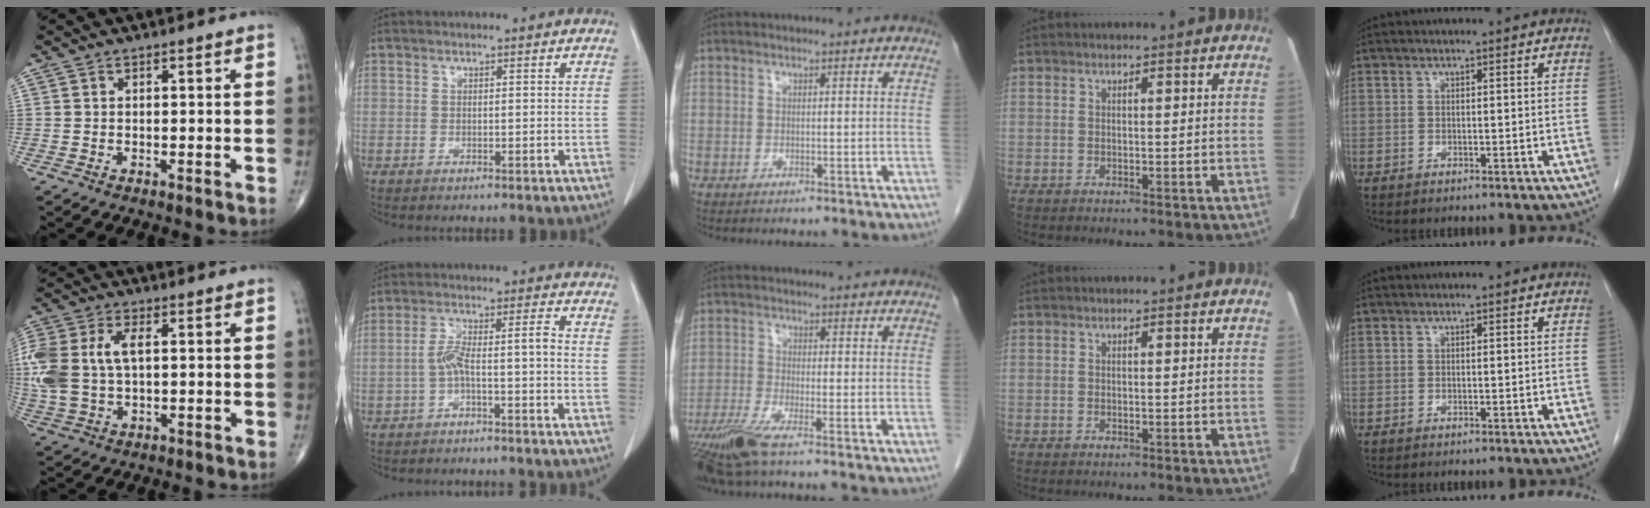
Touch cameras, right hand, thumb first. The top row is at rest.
{"thumb": {"total": 14.7, "force": [1.7, 8.7, 11.7], "torque": [-0.297, 0.010, 0.037]}, "index": {"total": 4.8, "force": [-1.8, 0.2, 4.5], "torque": [-0.093, 0.027, -0.028]}, "middle": {"total": 6.9, "force": [-4.9, 0.1, 4.9], "torque": [-0.100, -0.019, -0.096]}}